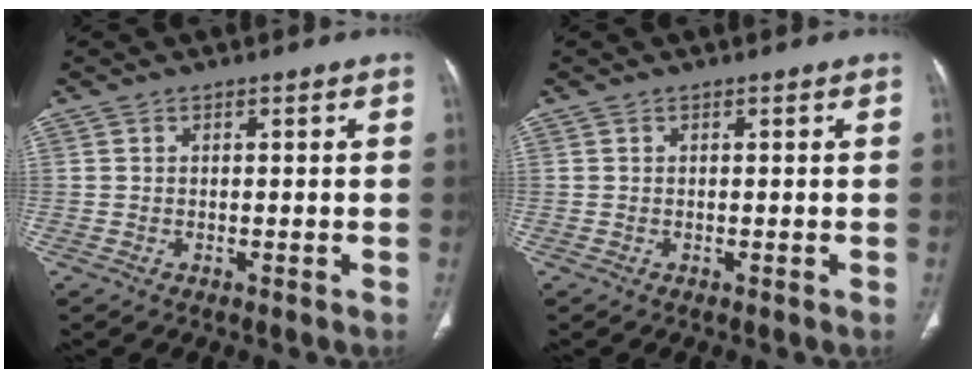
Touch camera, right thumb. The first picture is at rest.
{"total": 0.0}